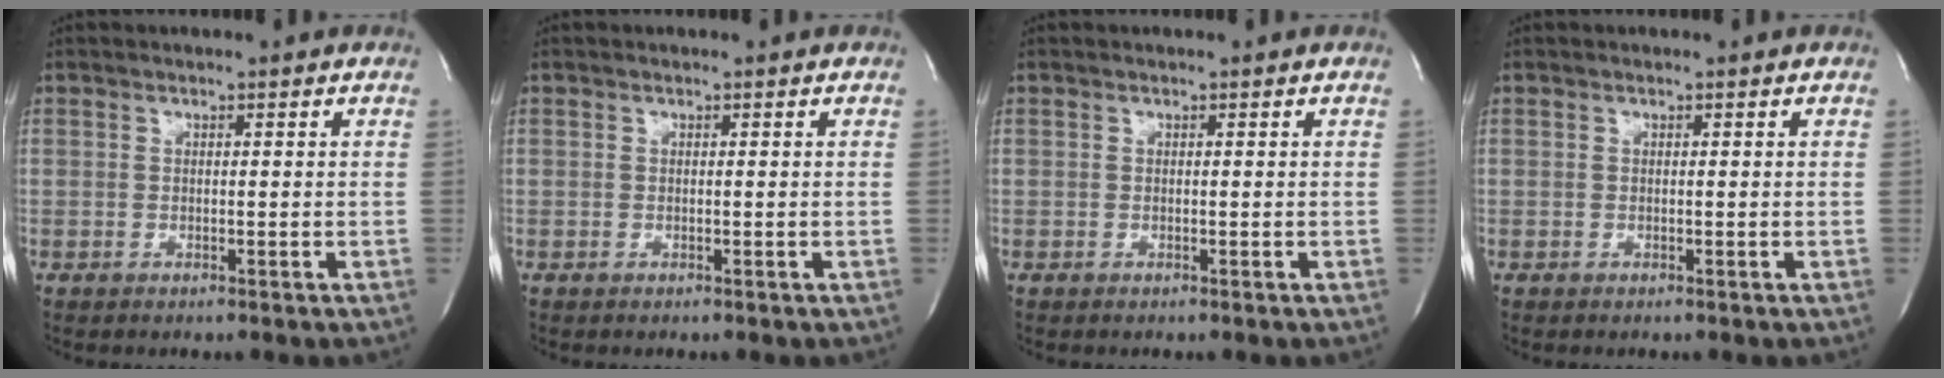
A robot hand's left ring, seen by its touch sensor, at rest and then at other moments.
{"total": 0.0}
{"total": 0.0}
{"total": 0.0}